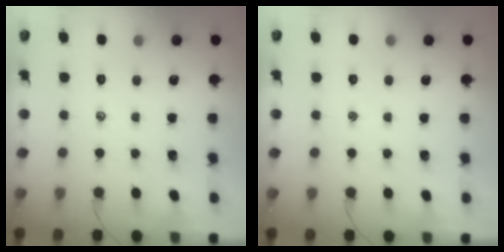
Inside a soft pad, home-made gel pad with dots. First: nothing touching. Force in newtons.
{"total": 0.0}